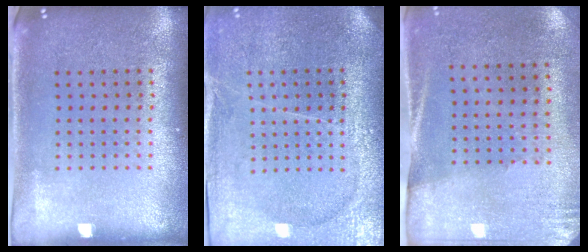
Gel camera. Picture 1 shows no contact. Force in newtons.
{"total": 3.6, "press": 3.3, "slide": 1.6}
{"total": 2.7, "press": 2.3, "slide": 1.4}